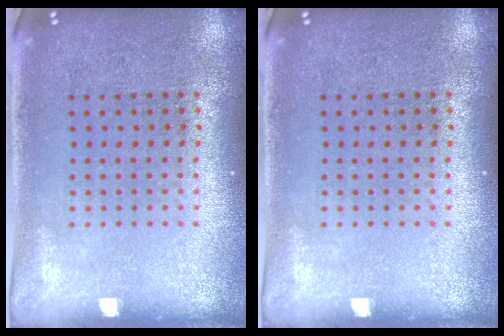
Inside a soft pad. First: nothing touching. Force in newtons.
{"total": 0.0}